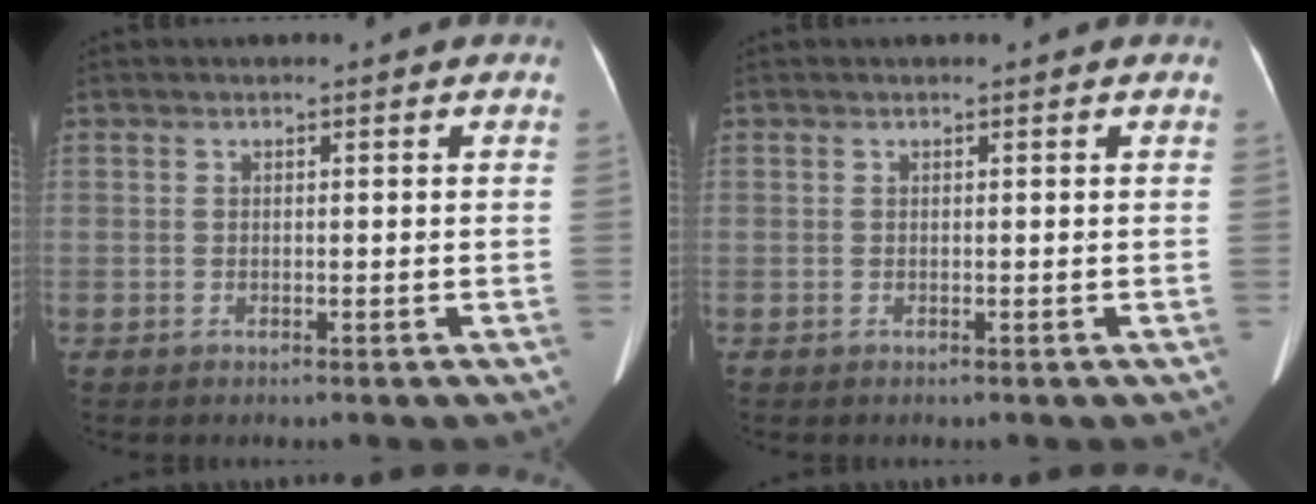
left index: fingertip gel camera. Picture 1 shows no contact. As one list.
[{"total": 0.0}]